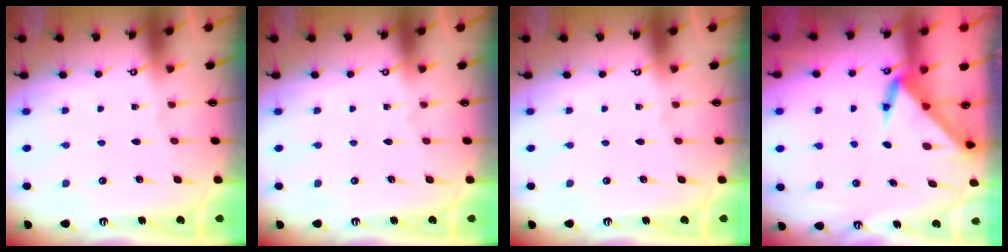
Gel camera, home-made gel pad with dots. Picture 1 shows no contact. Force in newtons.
{"total": 0.0}
{"total": 0.0}
{"total": 3.5, "press": 3.5, "slide": 0.2}